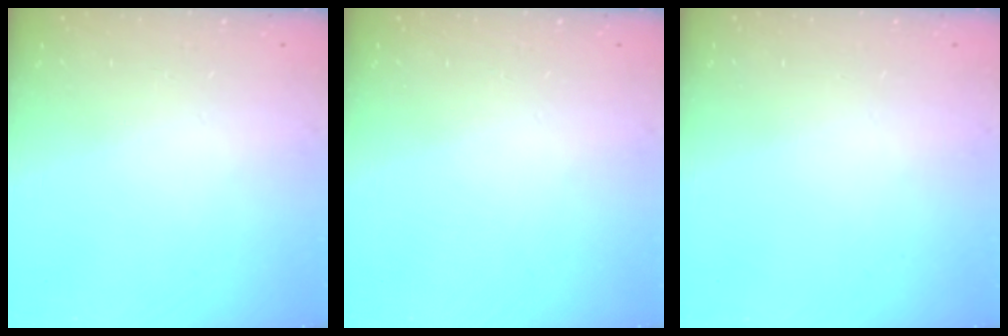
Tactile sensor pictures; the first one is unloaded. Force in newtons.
{"total": 0.0}
{"total": 0.0}